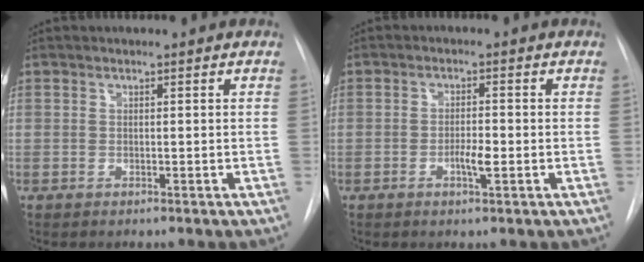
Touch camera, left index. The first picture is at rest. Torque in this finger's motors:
{"motor_torque": [0.57, 0.19, 0.08, 0.04]}